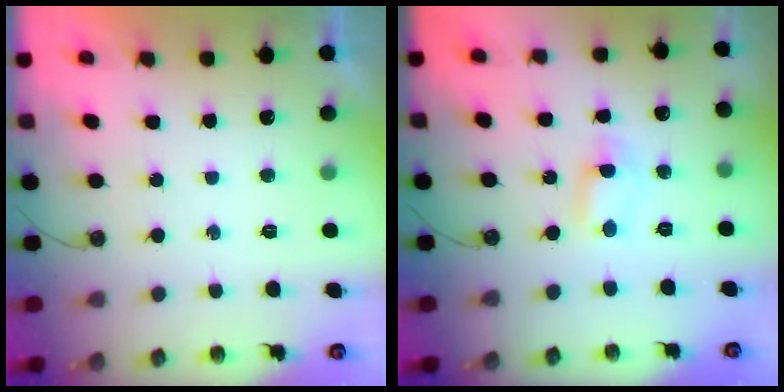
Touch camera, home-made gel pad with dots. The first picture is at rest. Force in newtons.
{"total": 1.6, "press": 1.1, "slide": 1.1}